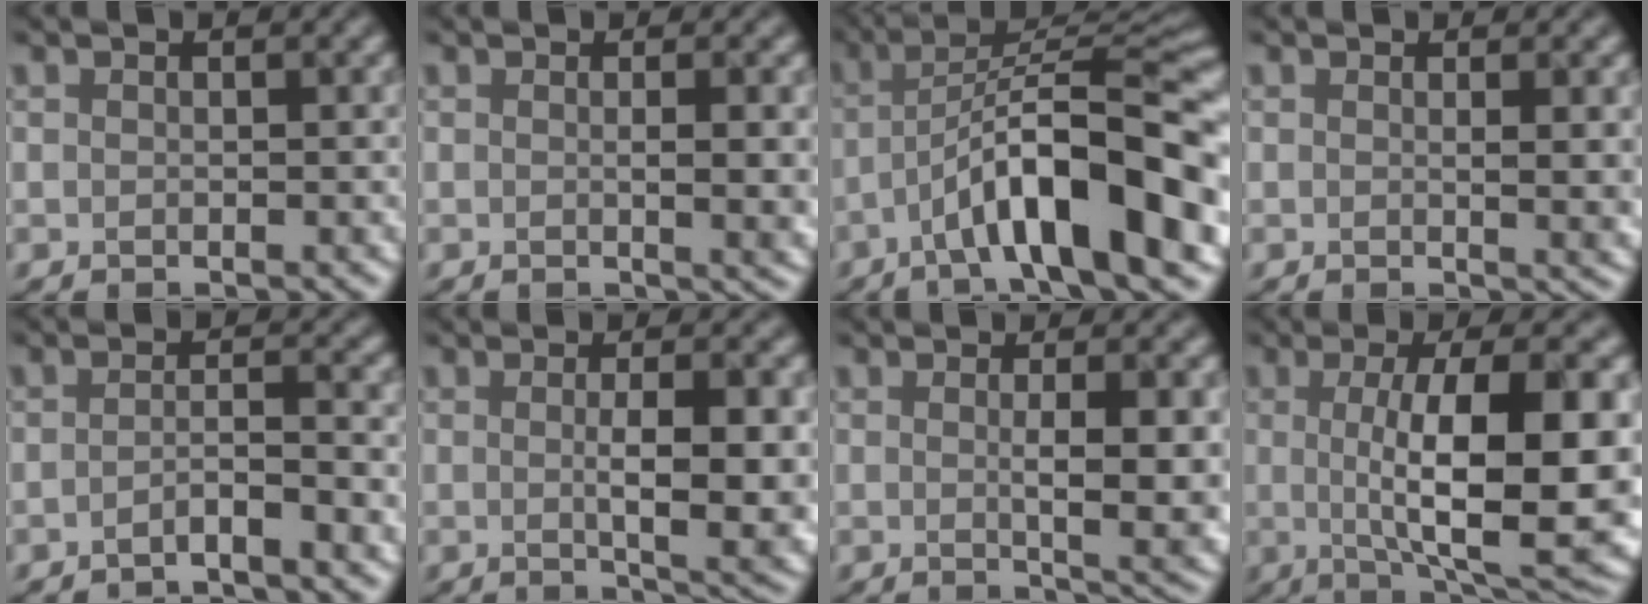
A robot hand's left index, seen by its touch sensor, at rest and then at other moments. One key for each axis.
{"total": 3.4, "fx": -0.2, "fy": 0.8, "fz": 3.3, "tx": -0.035, "ty": 0.010, "tz": 0.008}
{"total": 12.4, "fx": -4.7, "fy": 3.0, "fz": 11.1, "tx": -0.171, "ty": 0.015, "tz": -0.059}
{"total": 2.8, "fx": 0.3, "fy": 0.7, "fz": 2.7, "tx": -0.029, "ty": 0.004, "tz": 0.015}
{"total": 2.3, "fx": -2.0, "fy": -0.2, "fz": 1.2, "tx": -0.020, "ty": 0.009, "tz": -0.030}
{"total": 6.2, "fx": -0.6, "fy": 1.3, "fz": 6.1, "tx": -0.088, "ty": -0.004, "tz": 0.011}
{"total": 5.4, "fx": -0.2, "fy": 1.0, "fz": 5.3, "tx": -0.075, "ty": -0.002, "tz": 0.015}
{"total": 12.5, "fx": -0.9, "fy": 3.4, "fz": 12.0, "tx": -0.168, "ty": -0.003, "tz": -0.001}